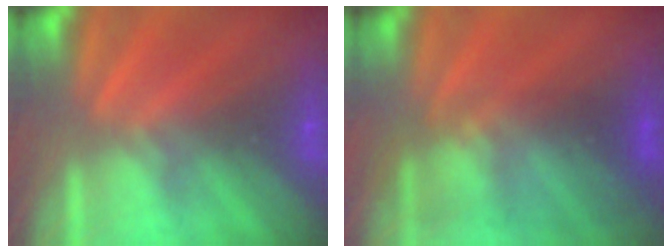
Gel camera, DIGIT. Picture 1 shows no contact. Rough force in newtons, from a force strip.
{"total": 2.7}